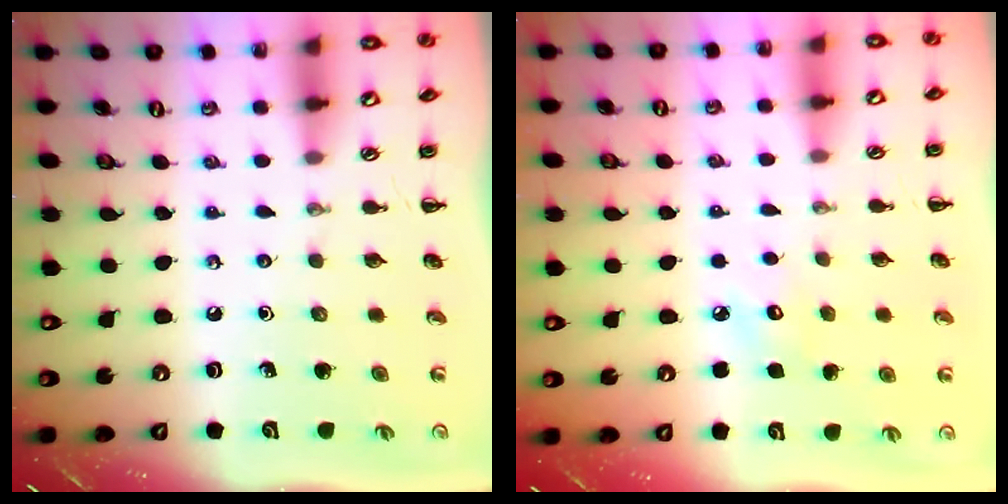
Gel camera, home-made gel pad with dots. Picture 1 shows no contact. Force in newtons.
{"total": 3.9, "press": 3.8, "slide": 0.9}